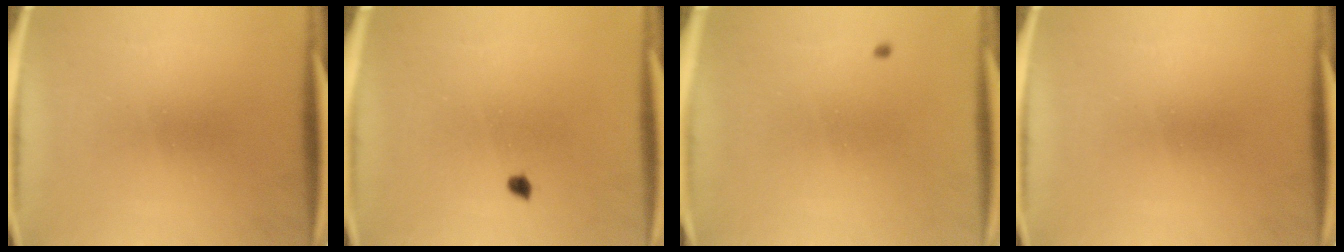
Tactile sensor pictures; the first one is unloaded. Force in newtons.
{"total": 1.1}
{"total": 0.6}
{"total": 0.0}